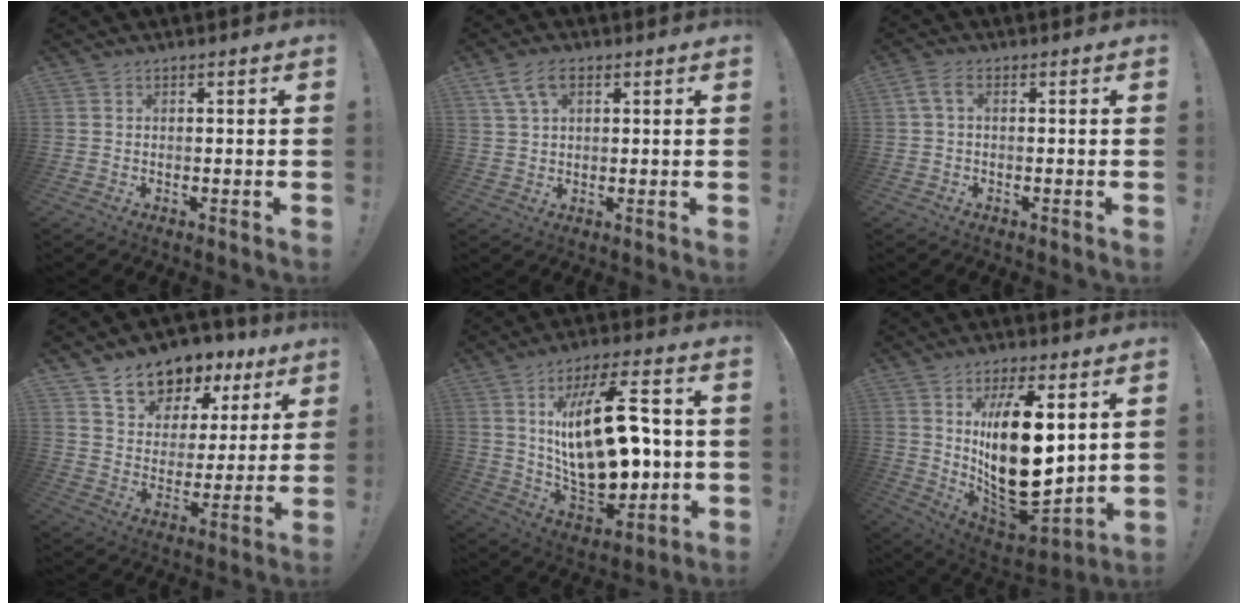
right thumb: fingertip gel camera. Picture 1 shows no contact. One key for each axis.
{"total": 7.4, "fx": 3.5, "fy": 4.2, "fz": 5.1, "tx": -0.084, "ty": 0.001, "tz": 0.068}
{"total": 3.3, "fx": 0.6, "fy": 1.7, "fz": 2.8, "tx": -0.051, "ty": 0.007, "tz": 0.013}
{"total": 10.9, "fx": 8.5, "fy": 6.2, "fz": 2.6, "tx": -0.045, "ty": -0.068, "tz": 0.157}
{"total": 26.3, "fx": 2.8, "fy": 13.0, "fz": 22.8, "tx": -0.400, "ty": -0.014, "tz": 0.048}
{"total": 21.9, "fx": 4.0, "fy": 10.5, "fz": 18.8, "tx": -0.310, "ty": -0.052, "tz": 0.077}